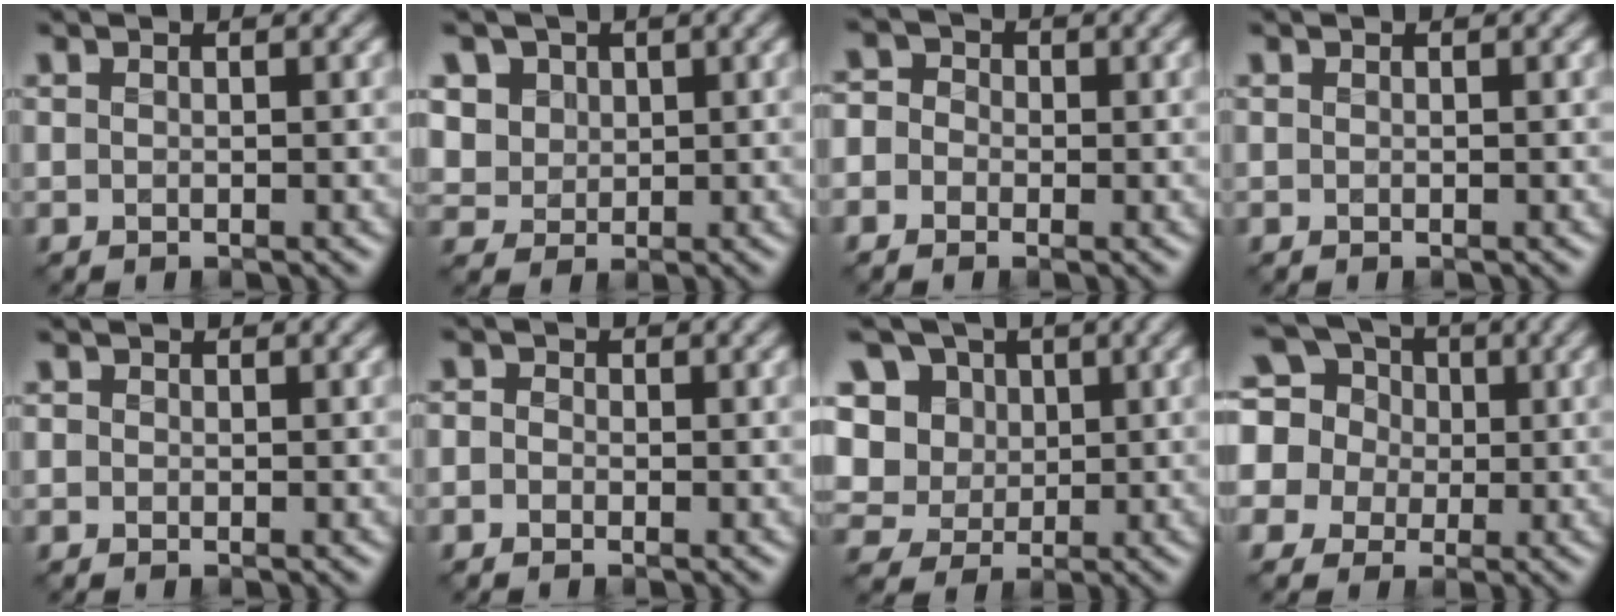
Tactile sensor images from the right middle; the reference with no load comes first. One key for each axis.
{"total": 5.6, "fx": 2.7, "fy": 4.4, "fz": 2.1, "tx": -0.062, "ty": 0.007, "tz": 0.045}
{"total": 3.4, "fx": -0.7, "fy": 3.2, "fz": 1.1, "tx": -0.004, "ty": 0.019, "tz": -0.044}
{"total": 0.0}
{"total": 0.7, "fx": -0.1, "fy": 0.7, "fz": 0.1, "tx": 0.002, "ty": -0.001, "tz": -0.003}
{"total": 1.7, "fx": -0.1, "fy": 1.5, "fz": 0.8, "tx": 0.000, "ty": 0.008, "tz": -0.021}
{"total": 12.1, "fx": 4.4, "fy": 10.0, "fz": 5.4, "tx": -0.143, "ty": 0.029, "tz": 0.070}
{"total": 13.6, "fx": 3.4, "fy": 11.9, "fz": 5.5, "tx": -0.162, "ty": 0.038, "tz": 0.028}